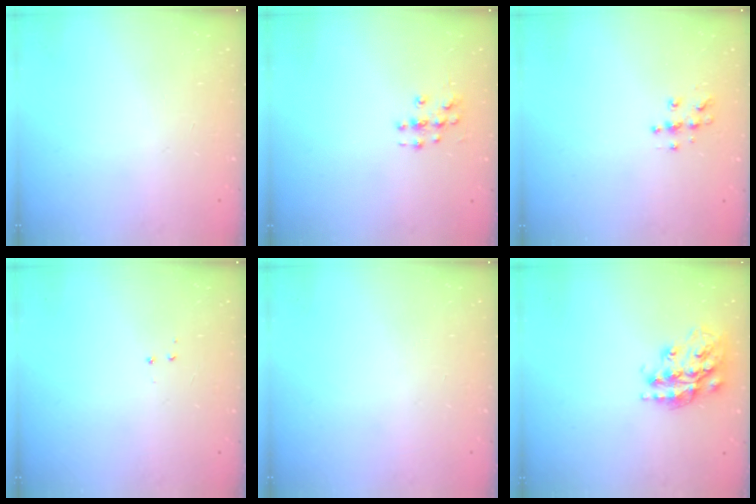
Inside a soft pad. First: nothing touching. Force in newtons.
{"total": 3.7, "press": 3.7, "slide": 0.1}
{"total": 5.4, "press": 5.4, "slide": 0.4}
{"total": 3.5, "press": 3.5, "slide": 0.5}
{"total": 0.0}
{"total": 19.7, "press": 19.6, "slide": 1.4}